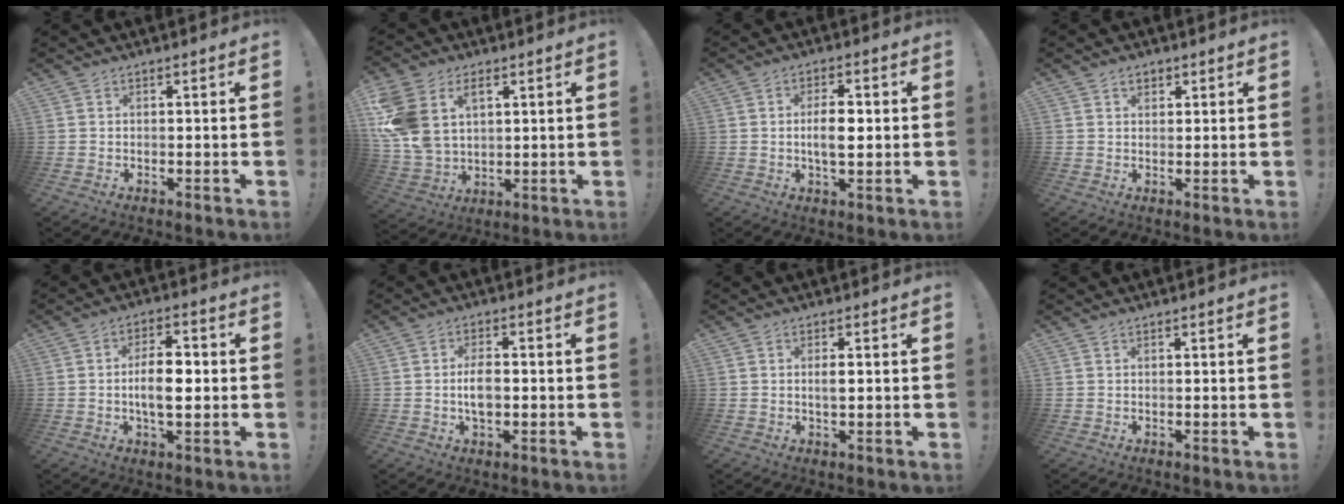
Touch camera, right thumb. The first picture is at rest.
{"total": 13.9, "force": [5.5, 10.0, 7.9], "torque": [-0.168, -0.025, 0.110]}
{"total": 6.8, "force": [-0.1, 3.1, 6.0], "torque": [-0.102, -0.002, -0.011]}
{"total": 2.4, "force": [1.4, 1.7, 1.0], "torque": [-0.009, -0.004, 0.024]}
{"total": 9.6, "force": [-0.7, 4.7, 8.3], "torque": [-0.137, 0.006, -0.019]}
{"total": 5.7, "force": [-0.9, 2.9, 4.8], "torque": [-0.088, 0.004, -0.019]}
{"total": 2.2, "force": [0.1, 0.8, 2.0], "torque": [-0.025, -0.005, -0.002]}
{"total": 0.0}